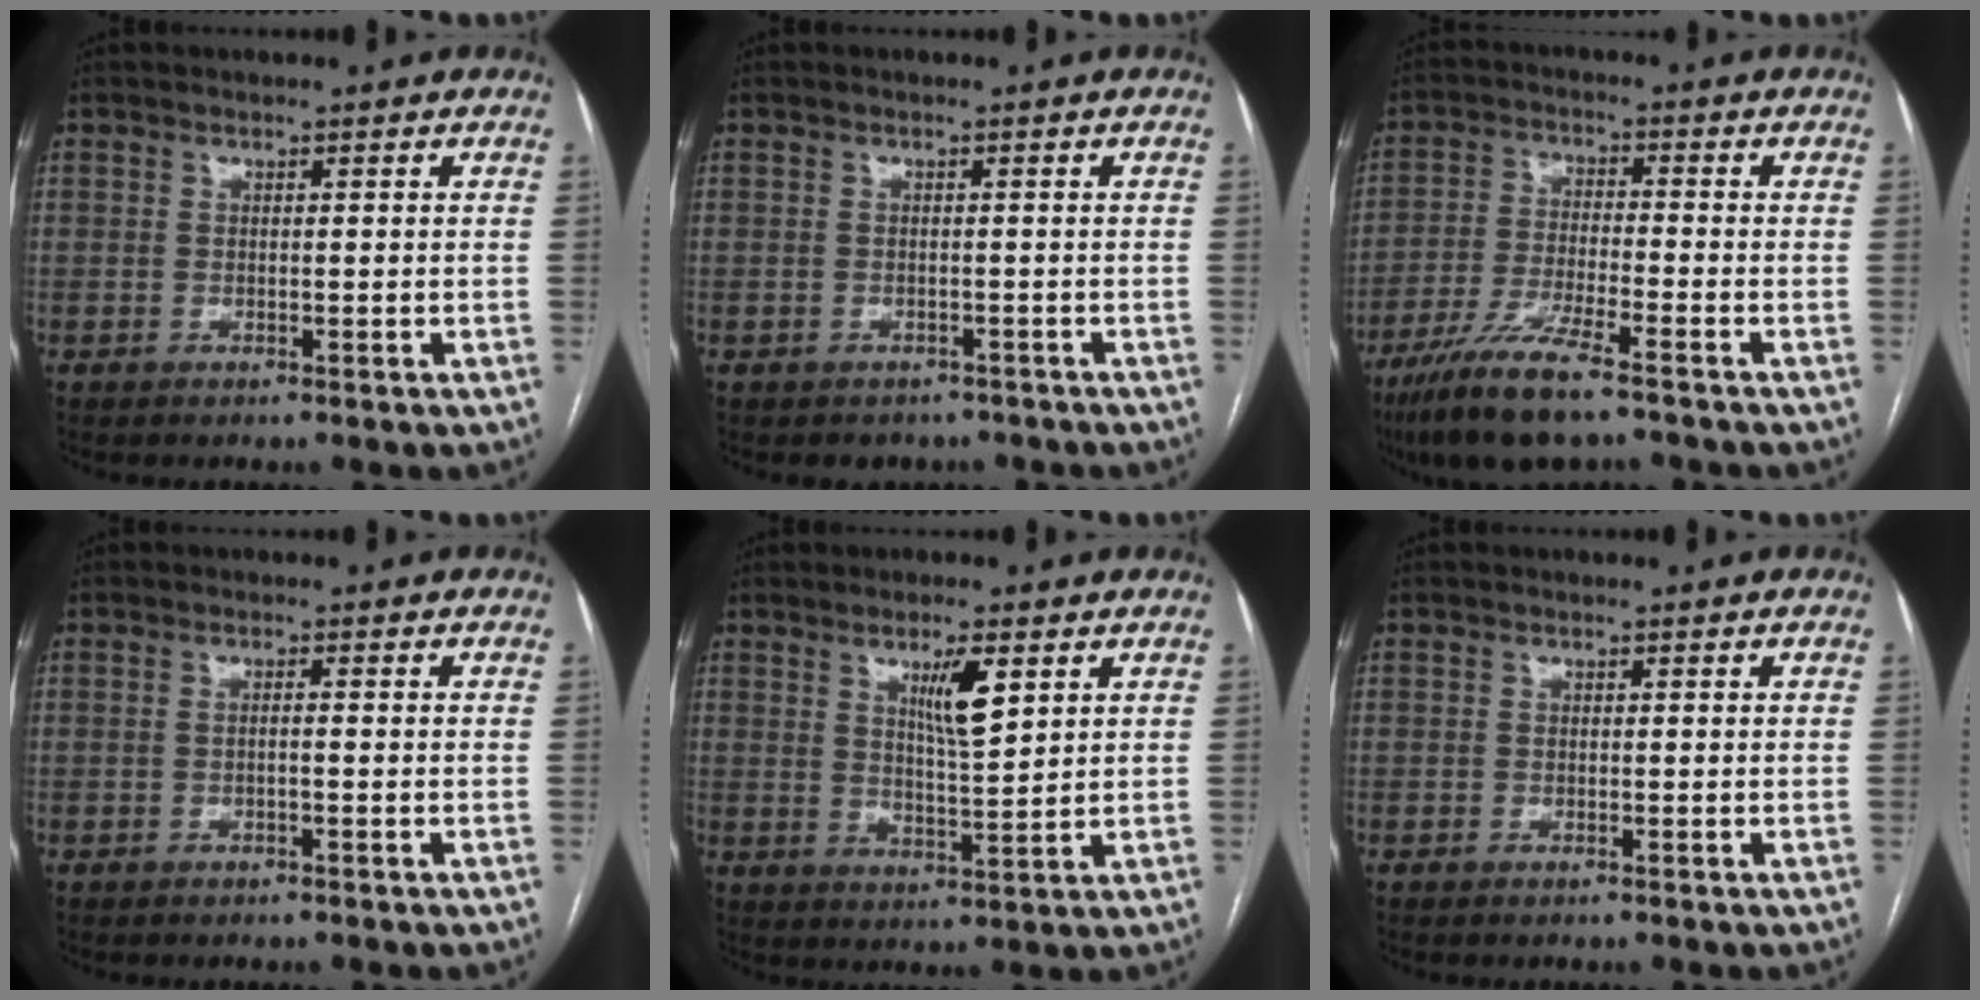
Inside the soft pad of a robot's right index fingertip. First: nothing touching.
{"total": 3.5, "force": [-2.8, 2.0, 0.1], "torque": [-0.002, 0.007, -0.036]}
{"total": 10.8, "force": [-7.6, 1.2, 7.5], "torque": [-0.150, -0.028, -0.141]}
{"total": 0.9, "force": [-0.3, -0.1, 0.8], "torque": [-0.012, 0.002, -0.005]}
{"total": 6.1, "force": [2.8, 0.8, 5.4], "torque": [-0.093, -0.006, 0.050]}
{"total": 0.0}